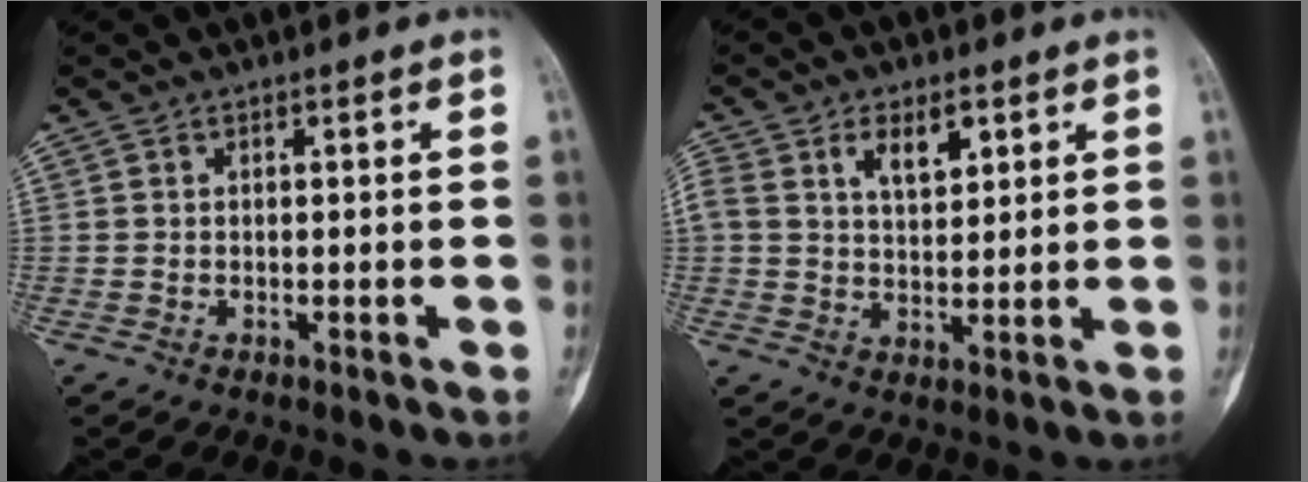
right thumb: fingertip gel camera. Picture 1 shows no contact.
{"total": 7.9, "force": [3.4, 4.5, 5.5], "torque": [-0.088, -0.005, 0.064]}